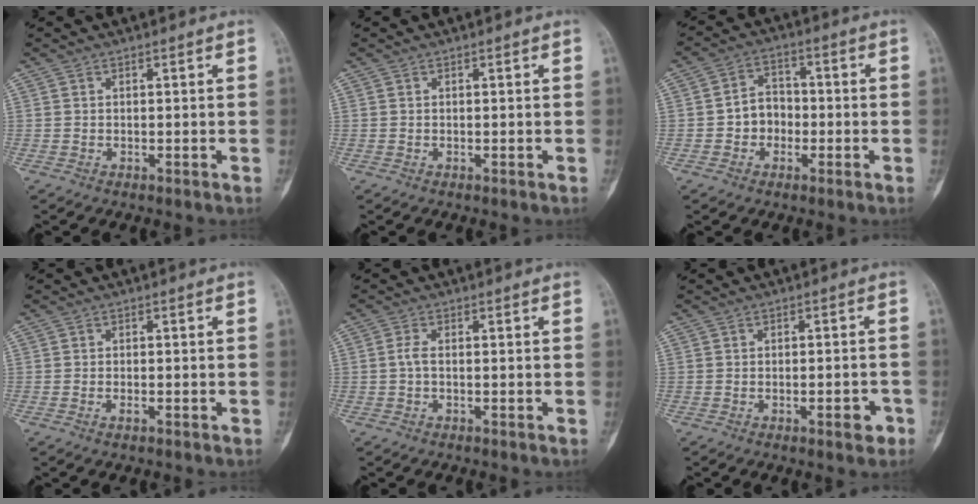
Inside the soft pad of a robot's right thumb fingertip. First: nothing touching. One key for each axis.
{"total": 0.0}
{"total": 6.1, "fx": -1.3, "fy": 5.1, "fz": 3.0, "tx": -0.022, "ty": 0.024, "tz": -0.031}
{"total": 1.0, "fx": -0.5, "fy": 0.4, "fz": 0.7, "tx": -0.014, "ty": 0.004, "tz": -0.011}
{"total": 1.6, "fx": -0.2, "fy": 0.6, "fz": 1.5, "tx": -0.032, "ty": 0.001, "tz": -0.007}
{"total": 3.9, "fx": -1.9, "fy": 1.5, "fz": 3.1, "tx": -0.037, "ty": 0.014, "tz": -0.019}